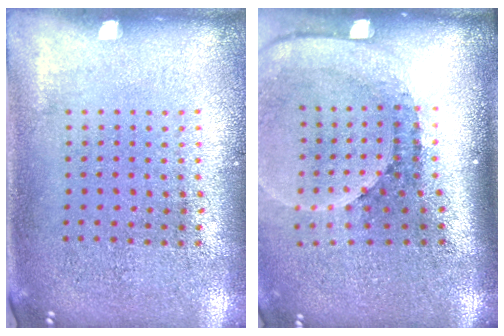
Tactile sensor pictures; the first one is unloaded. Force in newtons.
{"total": 2.7, "press": 1.8, "slide": 1.9}